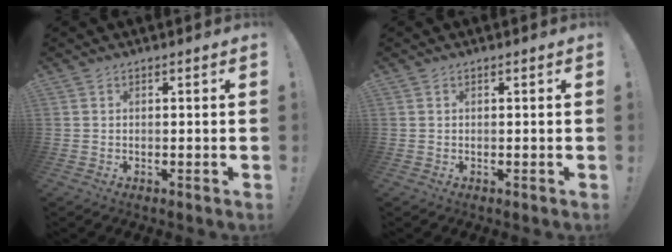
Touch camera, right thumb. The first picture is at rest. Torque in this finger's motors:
{"motor_torque": [0.04, 0.03, 0.01, -0.01, 0.00]}